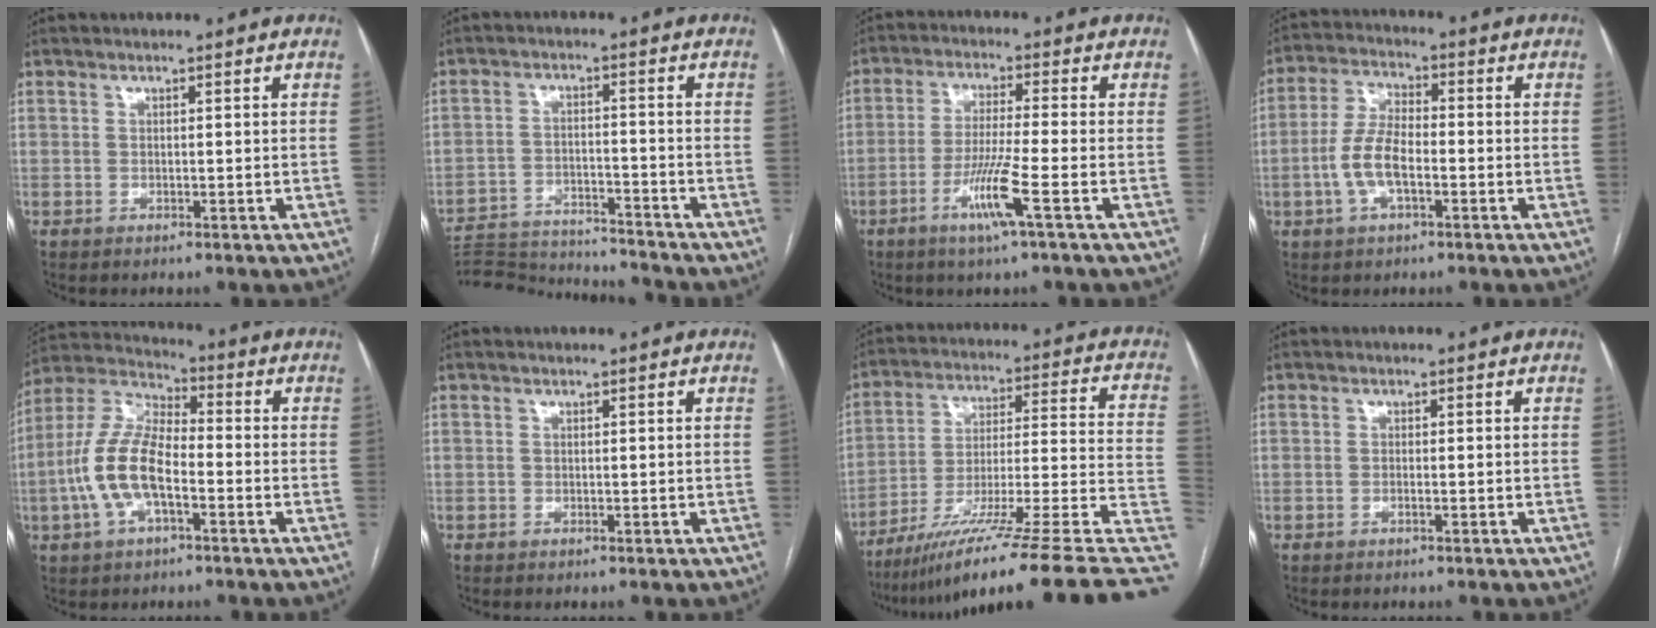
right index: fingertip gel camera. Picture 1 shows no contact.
{"total": 13.1, "force": [-12.8, -0.1, 2.4], "torque": [-0.035, -0.002, -0.204]}
{"total": 7.8, "force": [-3.5, -0.9, 6.9], "torque": [-0.136, -0.015, -0.071]}
{"total": 7.6, "force": [-2.1, 3.0, 6.7], "torque": [-0.150, 0.009, -0.042]}
{"total": 12.1, "force": [-3.1, 4.9, 10.6], "torque": [-0.240, 0.017, -0.063]}
{"total": 0.0}
{"total": 23.7, "force": [-16.4, 0.1, 17.2], "torque": [-0.180, 0.021, -0.262]}
{"total": 0.6, "force": [-0.4, 0.0, 0.5], "torque": [-0.012, 0.000, -0.006]}